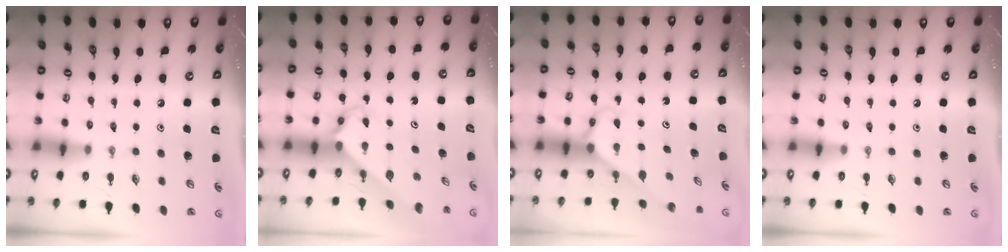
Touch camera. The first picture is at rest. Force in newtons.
{"total": 2.9, "press": 2.9, "slide": 0.3}
{"total": 2.9, "press": 2.9, "slide": 0.2}
{"total": 0.0}